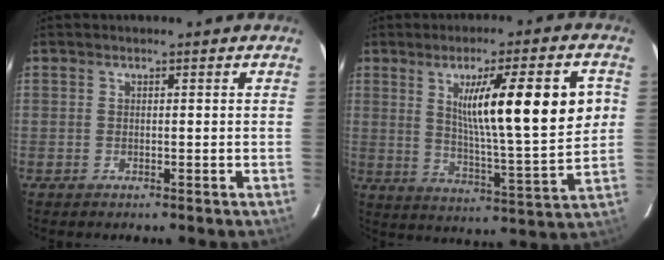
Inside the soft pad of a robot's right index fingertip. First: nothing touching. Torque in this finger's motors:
{"motor_torque": [1.29, 0.85, 0.43, 0.21]}